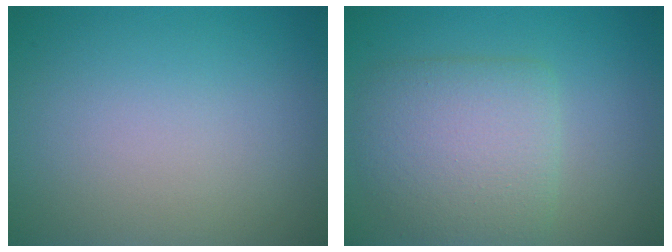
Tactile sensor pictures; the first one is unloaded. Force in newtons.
{"total": 5.3, "press": 5.3, "slide": 0.2}